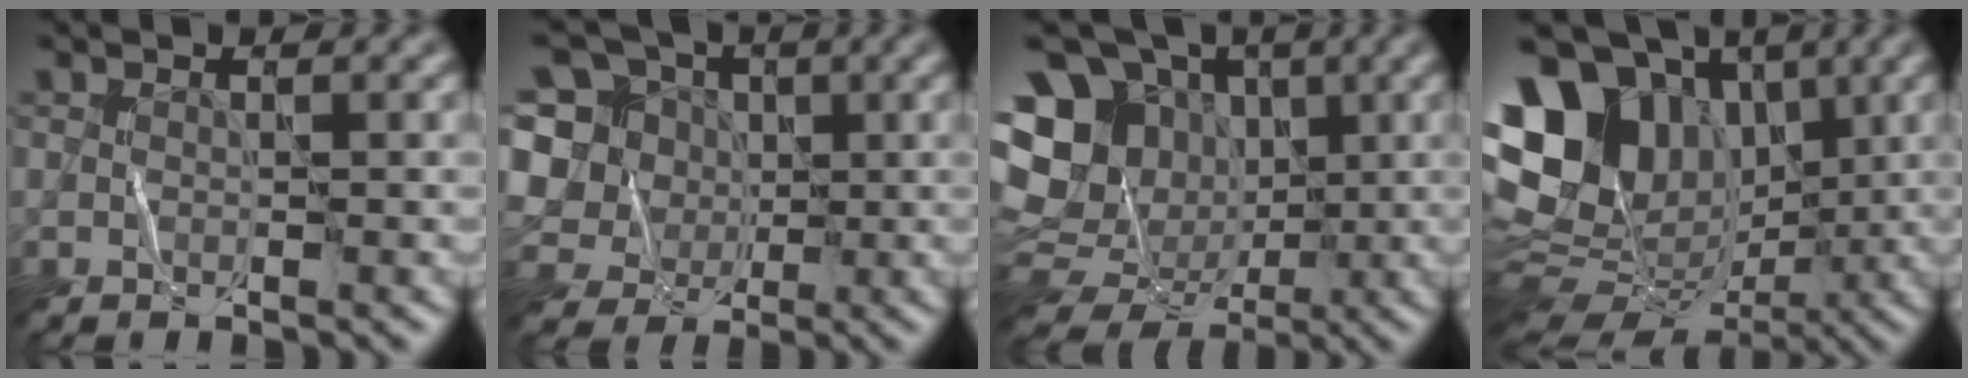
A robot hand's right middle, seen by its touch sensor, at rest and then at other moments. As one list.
[{"total": 11.4, "force": [1.7, 10.3, 4.6], "torque": [-0.141, 0.037, 0.008]}, {"total": 17.8, "force": [0.9, 15.7, 8.2], "torque": [-0.199, 0.010, 0.011]}, {"total": 14.5, "force": [3.3, 10.7, 9.2], "torque": [-0.169, 0.028, 0.060]}]